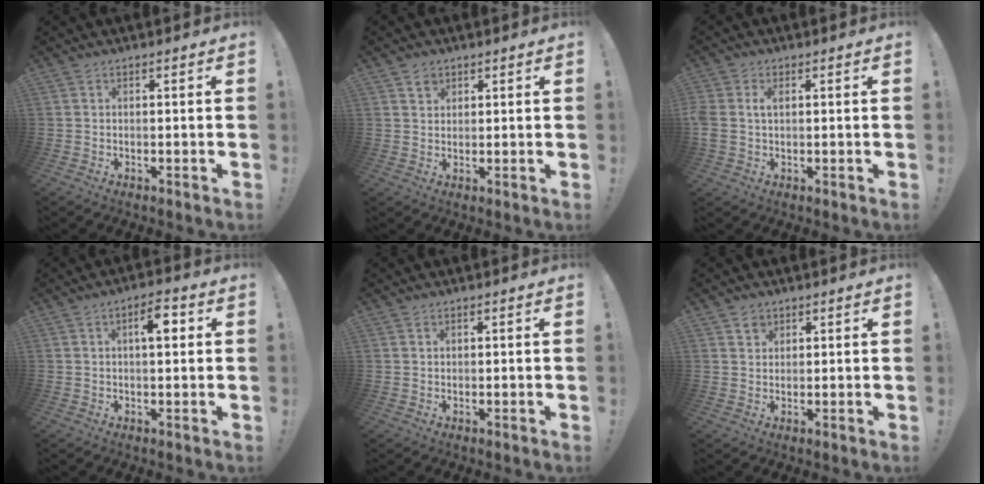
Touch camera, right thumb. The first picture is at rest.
{"total": 2.7, "force": [1.9, 1.9, 0.6], "torque": [0.008, -0.011, 0.030]}
{"total": 2.4, "force": [0.5, 1.5, 1.9], "torque": [-0.050, 0.004, 0.007]}
{"total": 5.9, "force": [1.4, 2.4, 5.2], "torque": [-0.070, 0.002, 0.016]}
{"total": 0.9, "force": [0.7, 0.6, 0.2], "torque": [0.003, -0.003, 0.012]}
{"total": 2.9, "force": [2.0, 2.1, 0.5], "torque": [0.007, -0.013, 0.033]}